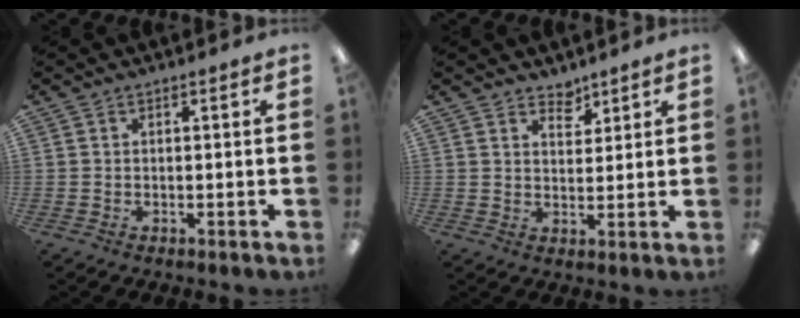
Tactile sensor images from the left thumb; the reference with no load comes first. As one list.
[{"total": 3.8, "force": [3.4, 1.6, 0.2], "torque": [0.011, -0.026, 0.060]}]